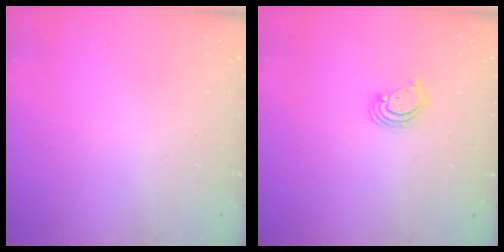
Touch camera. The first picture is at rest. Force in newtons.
{"total": 3.3, "press": 3.3, "slide": 0.3}